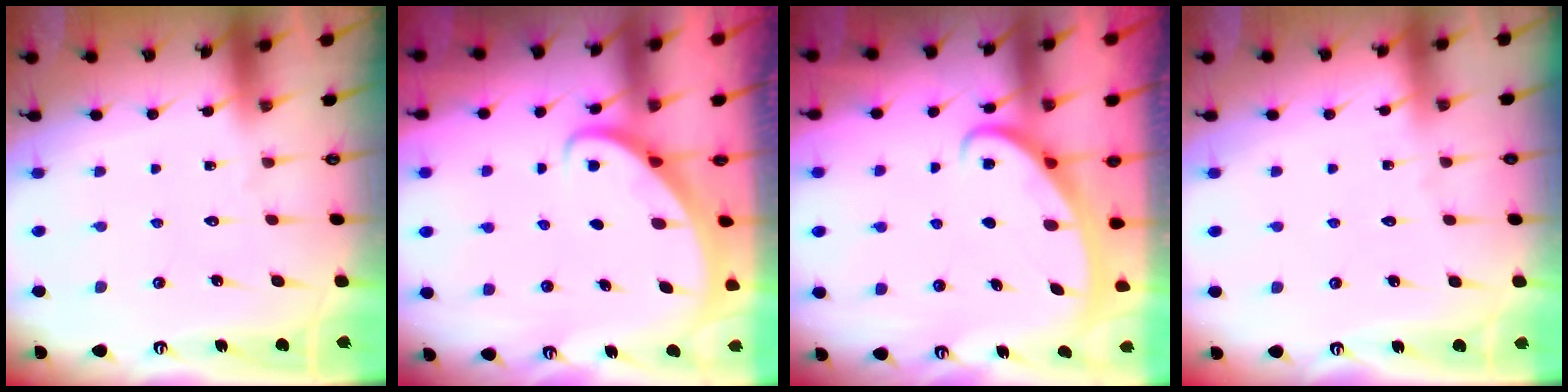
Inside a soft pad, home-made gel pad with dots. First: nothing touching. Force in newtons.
{"total": 2.7, "press": 2.7, "slide": 0.2}
{"total": 2.5, "press": 2.5, "slide": 0.4}
{"total": 1.8, "press": 1.7, "slide": 0.2}